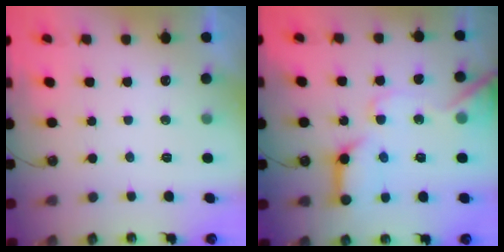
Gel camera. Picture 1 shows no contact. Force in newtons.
{"total": 15.5, "press": 15.4, "slide": 1.7}